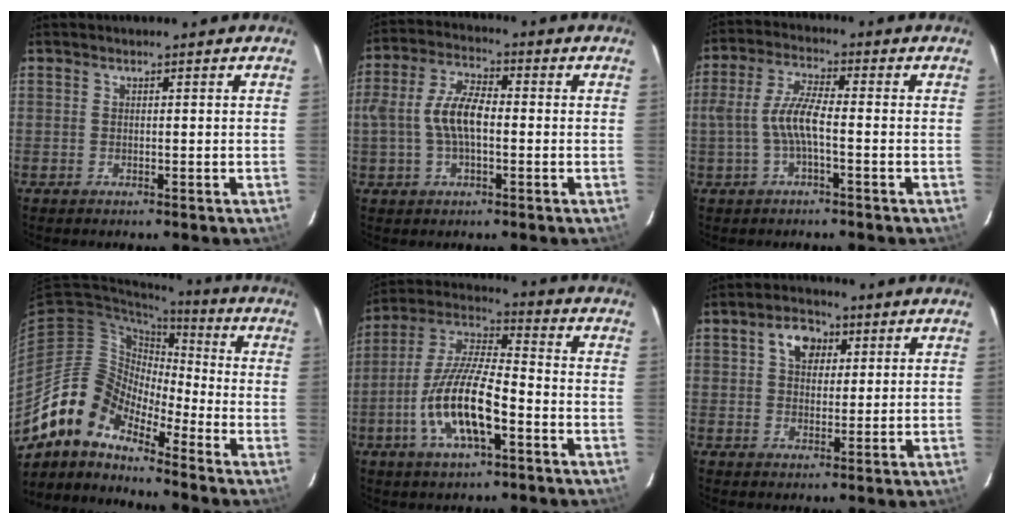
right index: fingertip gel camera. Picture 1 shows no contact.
{"total": 9.1, "force": [-1.0, 4.4, 7.9], "torque": [-0.161, 0.015, -0.017]}
{"total": 7.2, "force": [-1.6, 1.7, 6.9], "torque": [-0.145, 0.008, -0.029]}
{"total": 12.8, "force": [-10.7, 5.2, 4.6], "torque": [-0.076, 0.016, -0.219]}
{"total": 15.1, "force": [-5.5, 4.5, 13.3], "torque": [-0.274, -0.006, -0.107]}
{"total": 5.9, "force": [2.2, 4.2, 3.5], "torque": [-0.054, 0.021, 0.038]}